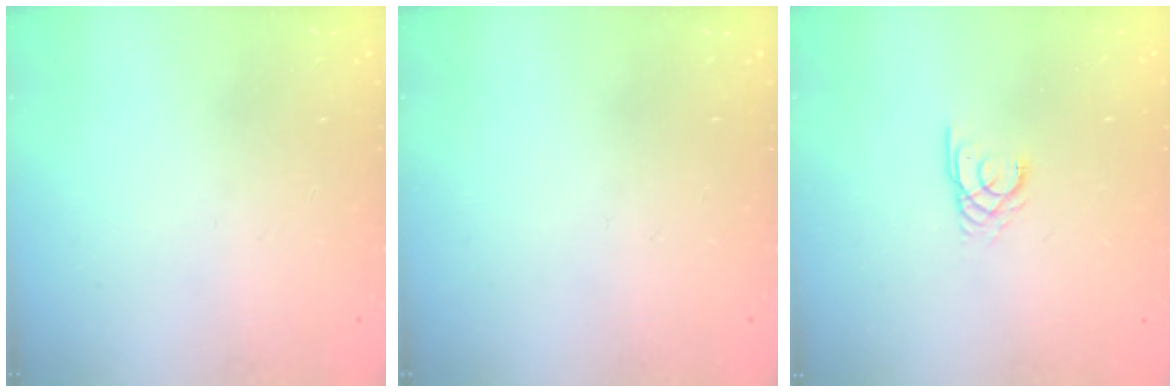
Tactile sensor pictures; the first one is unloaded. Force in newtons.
{"total": 0.0}
{"total": 2.4, "press": 2.4, "slide": 0.3}